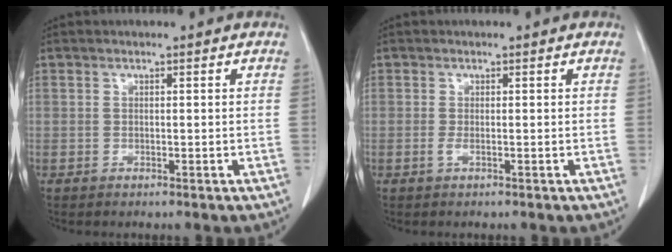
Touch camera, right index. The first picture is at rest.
{"total": 0.7, "force": [-0.3, -0.1, 0.6], "torque": [-0.014, -0.001, -0.006]}